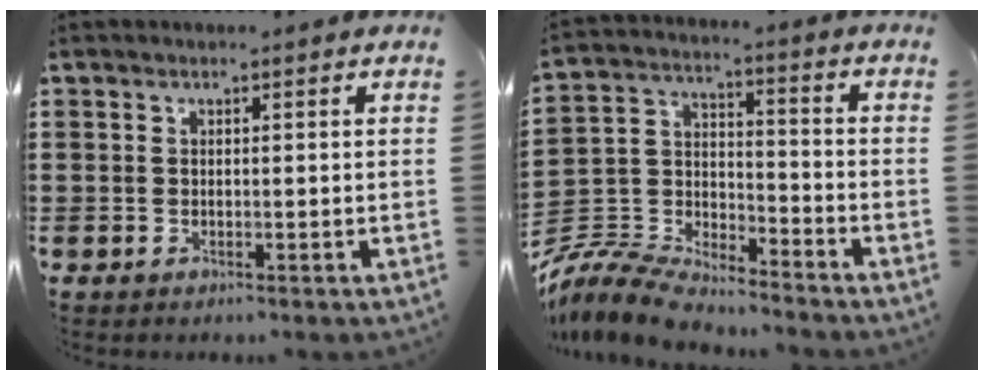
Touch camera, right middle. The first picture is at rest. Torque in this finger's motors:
{"motor_torque": [1.71, -0.42, 0.38, 0.13]}